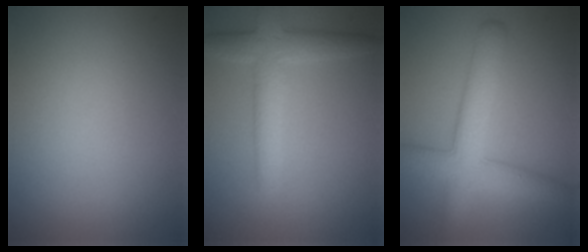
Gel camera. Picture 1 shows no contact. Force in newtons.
{"total": 4.5, "press": 4.5, "slide": 0.1}
{"total": 5.9, "press": 5.9, "slide": 0.1}